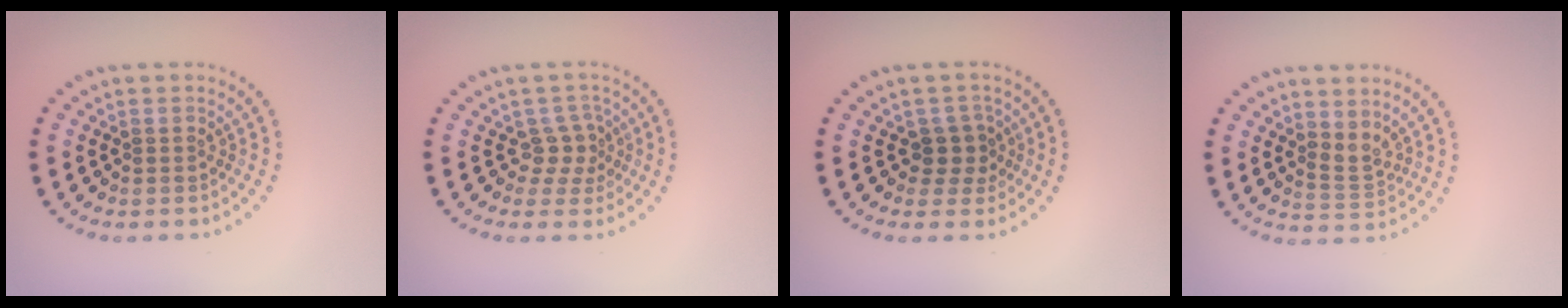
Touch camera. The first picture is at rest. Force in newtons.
{"total": 2.2, "press": 1.6, "slide": 1.5}
{"total": 2.2, "press": 1.7, "slide": 1.4}
{"total": 1.7, "press": 1.2, "slide": 1.2}